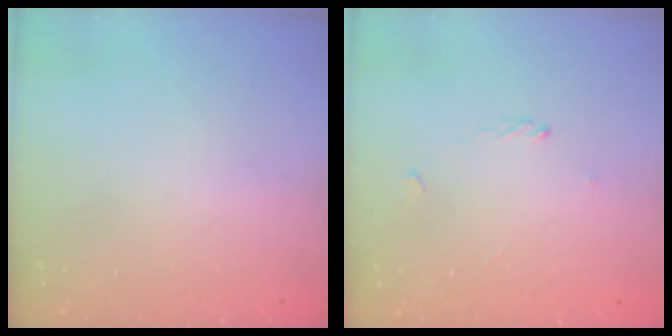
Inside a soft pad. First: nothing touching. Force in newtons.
{"total": 1.2, "press": 1.2, "slide": 0.3}